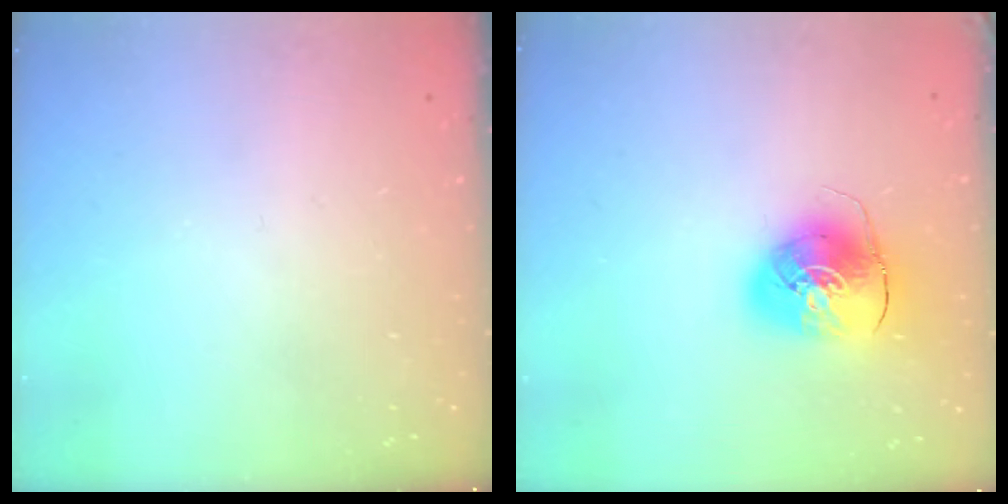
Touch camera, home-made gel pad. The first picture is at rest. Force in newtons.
{"total": 10.0, "press": 9.9, "slide": 1.5}